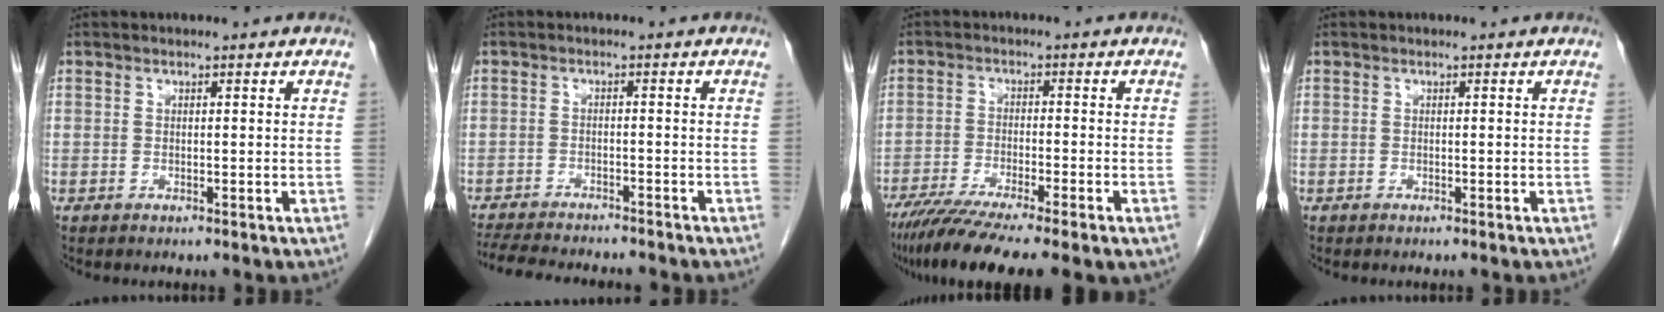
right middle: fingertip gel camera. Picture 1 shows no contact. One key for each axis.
{"total": 11.8, "fx": -10.7, "fy": 1.8, "fz": 4.7, "tx": -0.075, "ty": -0.012, "tz": -0.151}
{"total": 12.8, "fx": -9.4, "fy": 1.1, "fz": 8.6, "tx": -0.139, "ty": -0.033, "tz": -0.149}
{"total": 0.0}